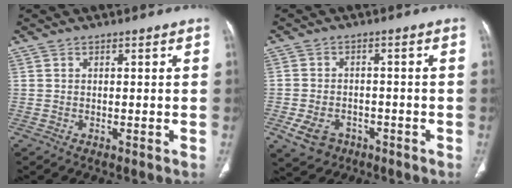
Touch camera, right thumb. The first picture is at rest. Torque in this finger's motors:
{"motor_torque": [-0.26, 0.58, 0.41, 0.32, 0.16]}